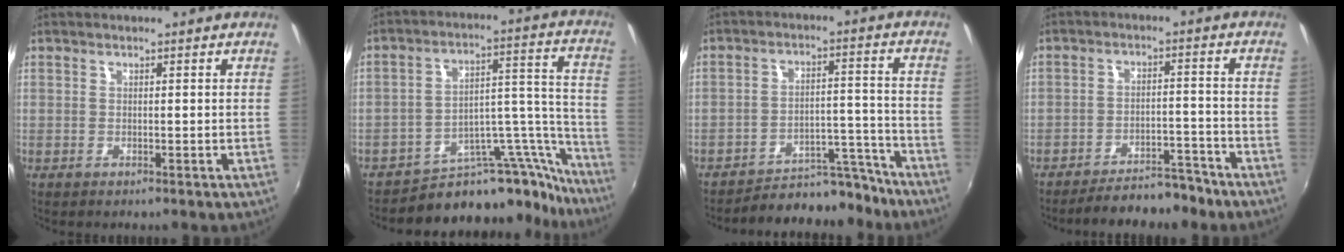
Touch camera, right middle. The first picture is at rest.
{"total": 18.6, "force": [-17.0, 6.2, 4.5], "torque": [-0.045, 0.065, -0.246]}
{"total": 13.3, "force": [-12.4, 4.1, 2.5], "torque": [-0.045, 0.037, -0.166]}
{"total": 9.8, "force": [-8.6, 3.0, 3.7], "torque": [-0.081, 0.014, -0.110]}